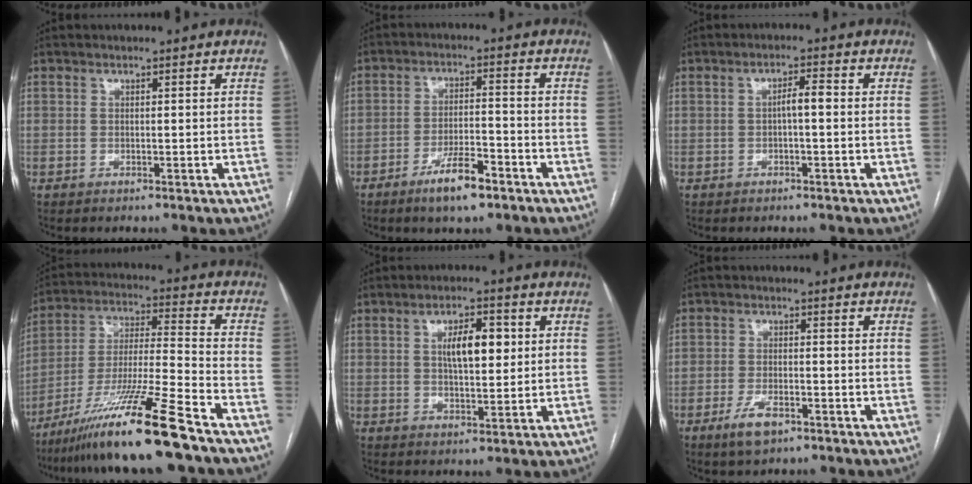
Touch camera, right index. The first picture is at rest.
{"total": 7.3, "force": [-4.8, 1.8, 5.3], "torque": [-0.097, -0.002, -0.081]}
{"total": 2.6, "force": [-0.2, 0.5, 2.6], "torque": [-0.041, 0.006, -0.004]}
{"total": 18.1, "force": [-13.1, -1.1, 12.5], "torque": [-0.252, -0.033, -0.238]}
{"total": 7.1, "force": [1.6, 2.6, 6.4], "torque": [-0.110, 0.012, 0.029]}
{"total": 5.1, "force": [-3.1, 2.3, 3.4], "torque": [-0.068, -0.002, -0.051]}